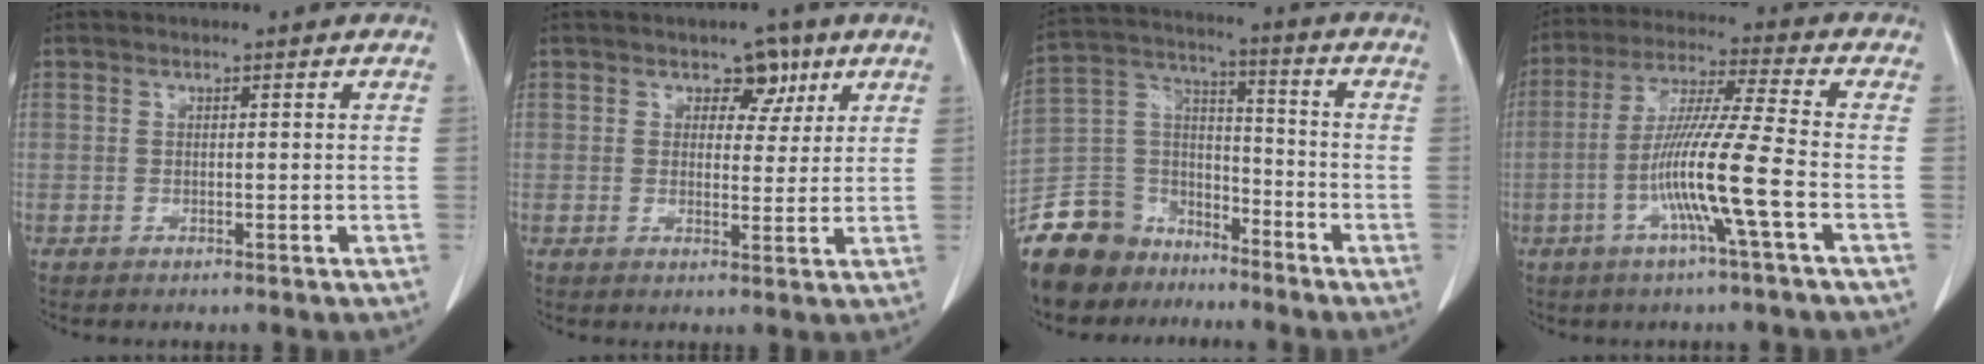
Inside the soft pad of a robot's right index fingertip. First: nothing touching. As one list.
[{"total": 6.1, "force": [2.8, 4.1, 3.4], "torque": [-0.048, 0.017, 0.045]}, {"total": 17.1, "force": [-13.6, 9.1, 4.8], "torque": [-0.119, 0.039, -0.253]}, {"total": 12.5, "force": [-4.0, -1.0, 11.8], "torque": [-0.230, -0.008, -0.081]}]